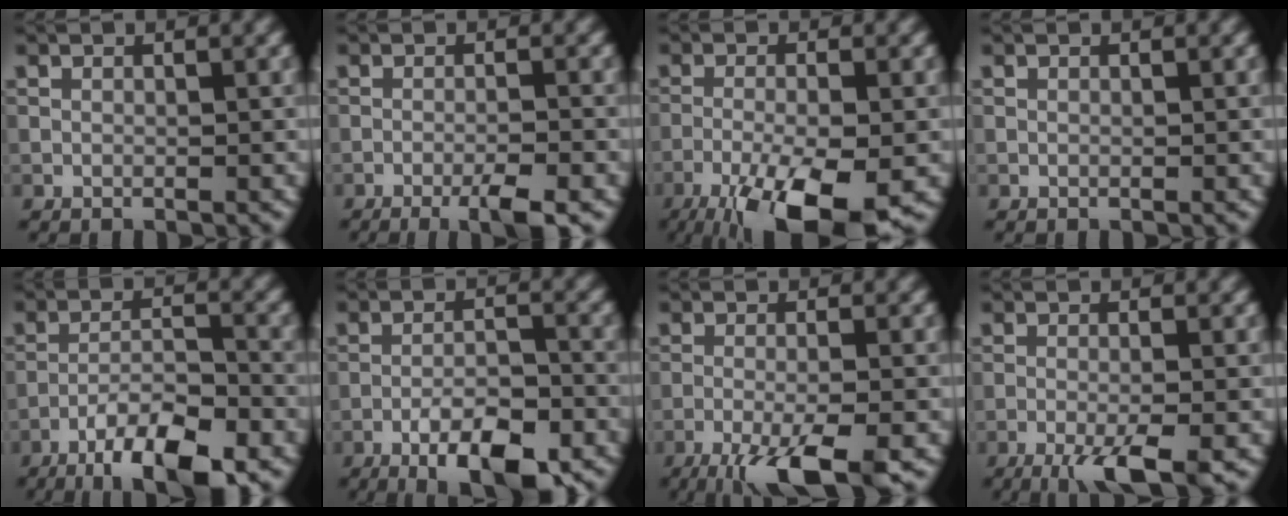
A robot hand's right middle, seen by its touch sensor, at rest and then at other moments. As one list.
[{"total": 3.8, "force": [-2.2, 0.5, 3.1], "torque": [-0.051, 0.000, -0.038]}, {"total": 11.2, "force": [-6.3, 3.3, 8.6], "torque": [-0.164, -0.029, -0.103]}, {"total": 0.0}, {"total": 8.6, "force": [-5.7, 2.1, 6.0], "torque": [-0.100, -0.001, -0.098]}, {"total": 6.9, "force": [-4.3, 2.0, 5.1], "torque": [-0.083, 0.004, -0.070]}, {"total": 7.8, "force": [-4.7, 1.7, 5.9], "torque": [-0.094, -0.011, -0.085]}, {"total": 5.2, "force": [-2.9, 1.0, 4.2], "torque": [-0.069, -0.002, -0.052]}]